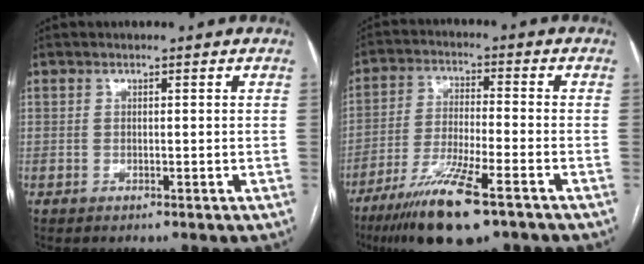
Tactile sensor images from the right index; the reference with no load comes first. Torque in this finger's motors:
{"motor_torque": [1.57, -0.57, 0.39, 0.17]}